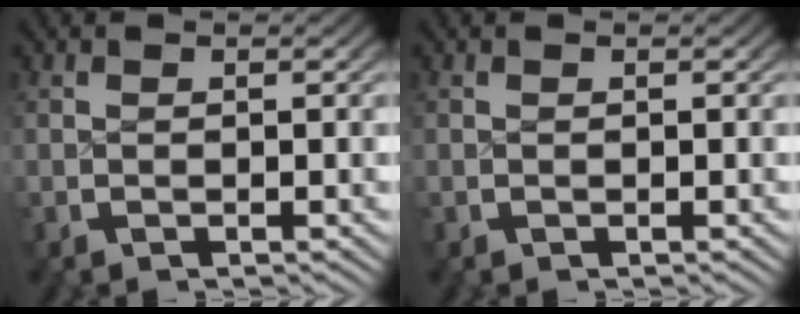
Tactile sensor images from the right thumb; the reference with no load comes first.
{"total": 0.0}